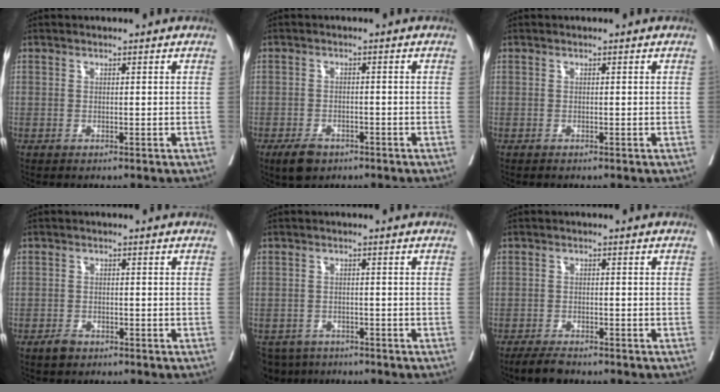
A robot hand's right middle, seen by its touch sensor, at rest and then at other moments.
{"total": 4.0, "force": [-2.8, 2.1, 2.0], "torque": [-0.039, -0.002, -0.041]}
{"total": 0.0}
{"total": 2.0, "force": [-1.5, 1.1, 0.8], "torque": [-0.018, 0.001, -0.021]}
{"total": 5.7, "force": [-4.6, 3.3, 0.7], "torque": [-0.009, -0.007, -0.072]}
{"total": 3.4, "force": [-3.0, 0.6, 1.4], "torque": [-0.027, -0.008, -0.055]}